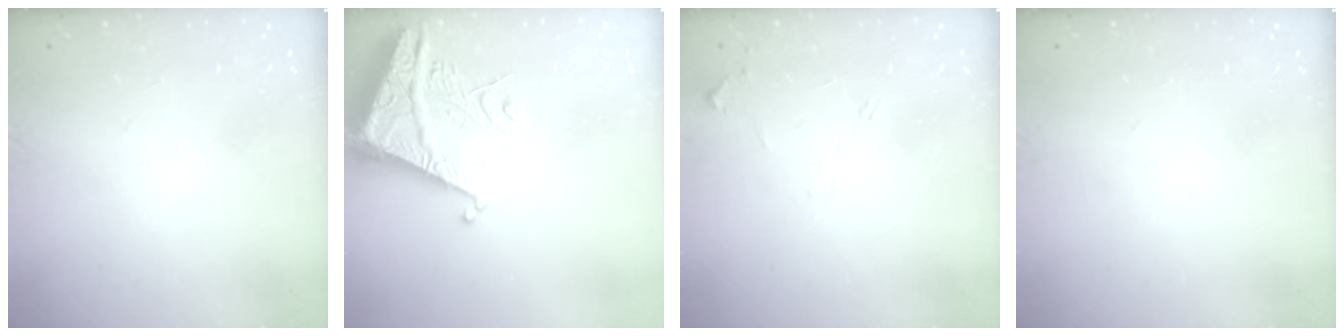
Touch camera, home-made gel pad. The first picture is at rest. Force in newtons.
{"total": 7.0, "press": 6.9, "slide": 0.7}
{"total": 6.3, "press": 6.3, "slide": 0.8}
{"total": 0.0}